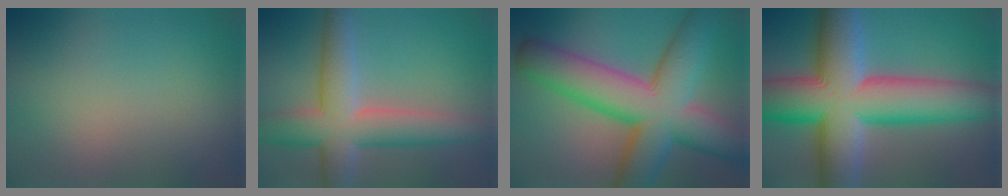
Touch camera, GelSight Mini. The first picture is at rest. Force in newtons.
{"total": 7.5, "press": 7.5, "slide": 0.2}
{"total": 13.2, "press": 13.2, "slide": 0.5}
{"total": 15.8, "press": 15.8, "slide": 0.3}